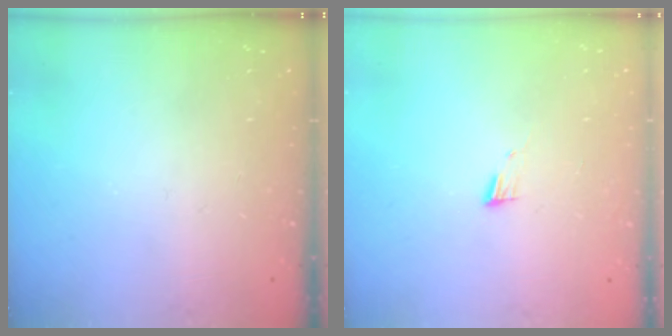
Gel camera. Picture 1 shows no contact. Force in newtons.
{"total": 4.9, "press": 4.9, "slide": 0.5}